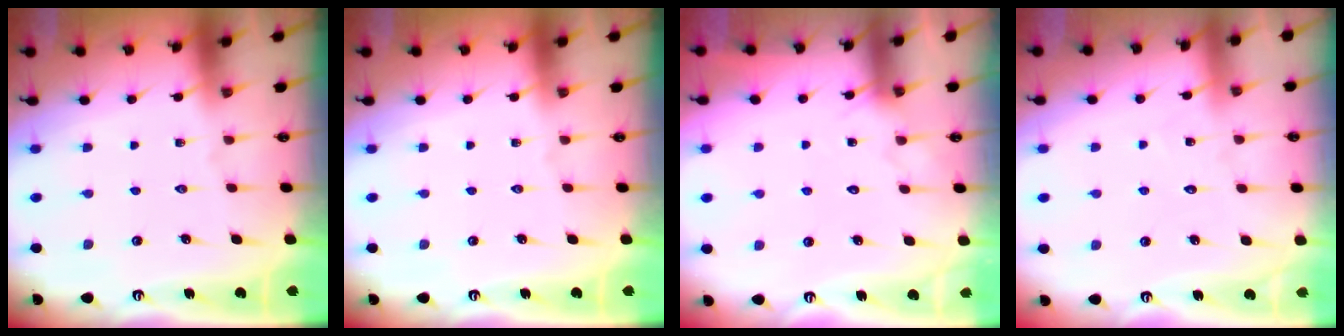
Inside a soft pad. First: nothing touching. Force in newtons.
{"total": 0.0}
{"total": 4.2, "press": 4.2, "slide": 0.2}
{"total": 4.6, "press": 4.6, "slide": 0.5}